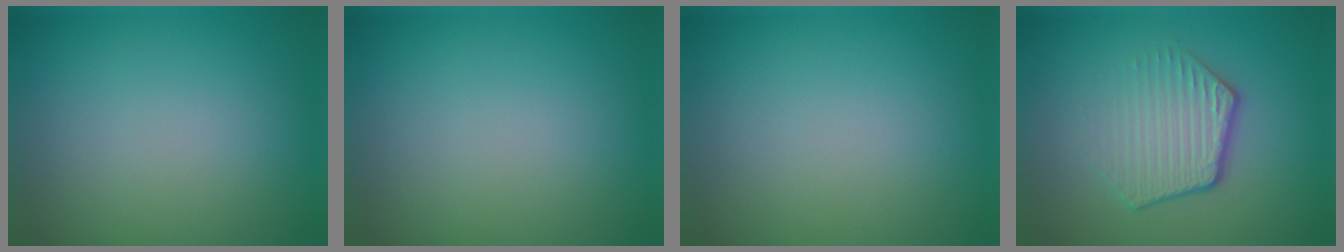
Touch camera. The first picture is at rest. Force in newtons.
{"total": 0.0}
{"total": 0.0}
{"total": 4.2, "press": 3.1, "slide": 2.8}